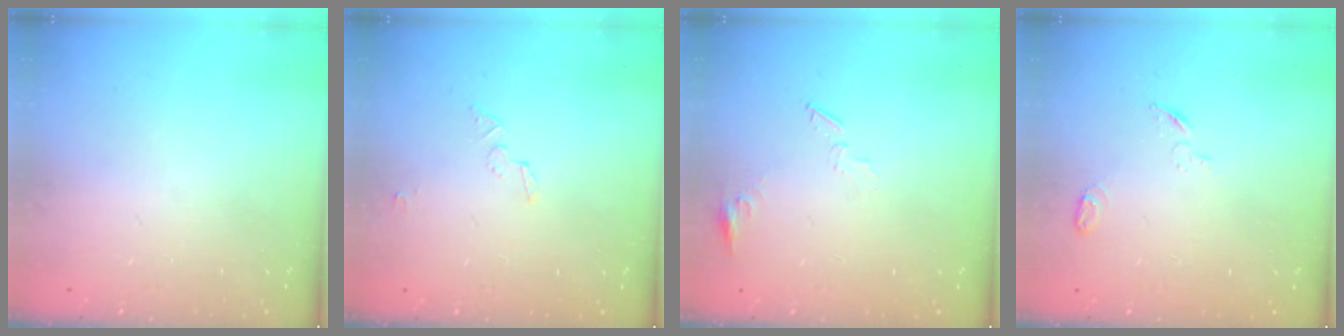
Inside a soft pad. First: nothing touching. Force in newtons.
{"total": 2.8, "press": 2.8, "slide": 0.1}
{"total": 5.5, "press": 5.4, "slide": 0.5}
{"total": 3.6, "press": 3.5, "slide": 0.9}